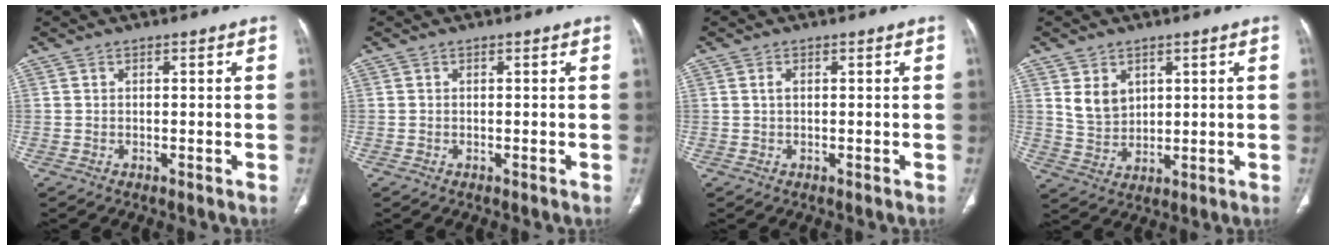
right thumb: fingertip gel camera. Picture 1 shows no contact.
{"total": 0.0}
{"total": 0.7, "force": [0.1, 0.4, 0.6], "torque": [-0.013, 0.001, 0.001]}
{"total": 5.6, "force": [2.4, 4.2, 2.8], "torque": [-0.037, -0.021, 0.059]}